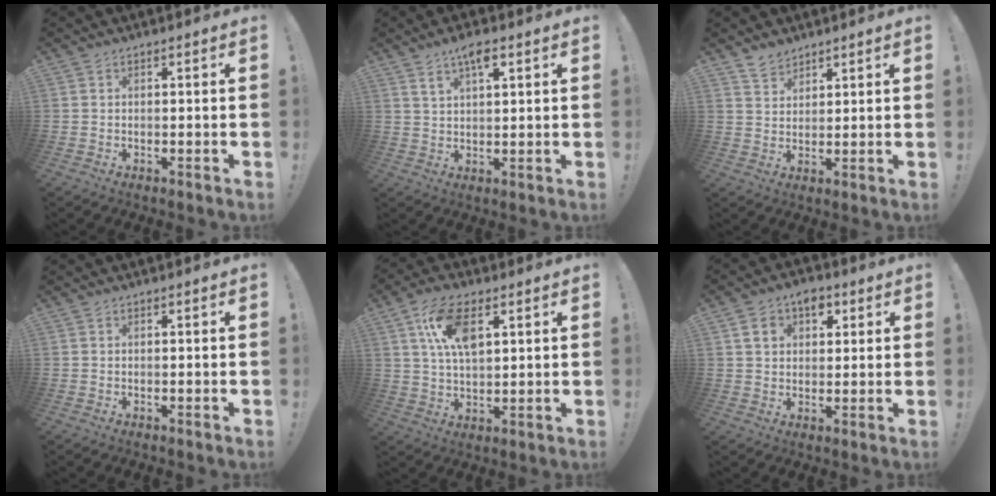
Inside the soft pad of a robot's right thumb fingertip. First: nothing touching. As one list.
[{"total": 5.8, "force": [3.4, 2.2, 4.1], "torque": [-0.068, -0.009, 0.057]}, {"total": 4.7, "force": [4.0, 2.4, 0.6], "torque": [-0.006, -0.026, 0.075]}, {"total": 0.0}, {"total": 12.7, "force": [5.0, 6.4, 9.8], "torque": [-0.177, 0.000, 0.091]}, {"total": 8.1, "force": [3.5, 6.2, 3.9], "torque": [-0.048, -0.005, 0.066]}]